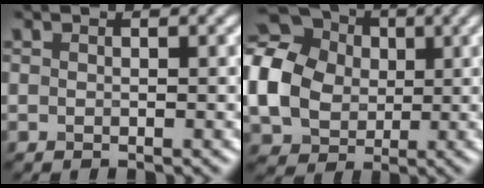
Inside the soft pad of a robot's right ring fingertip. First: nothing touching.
{"total": 12.5, "force": [0.9, 10.5, 6.7], "torque": [-0.167, 0.011, -0.002]}